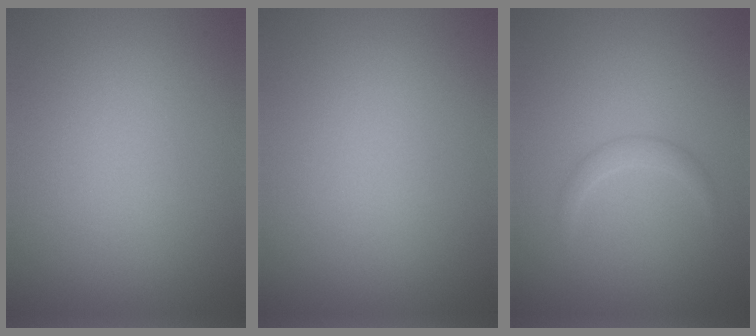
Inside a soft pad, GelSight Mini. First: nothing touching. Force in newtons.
{"total": 0.0}
{"total": 1.2, "press": 1.2, "slide": 0.1}